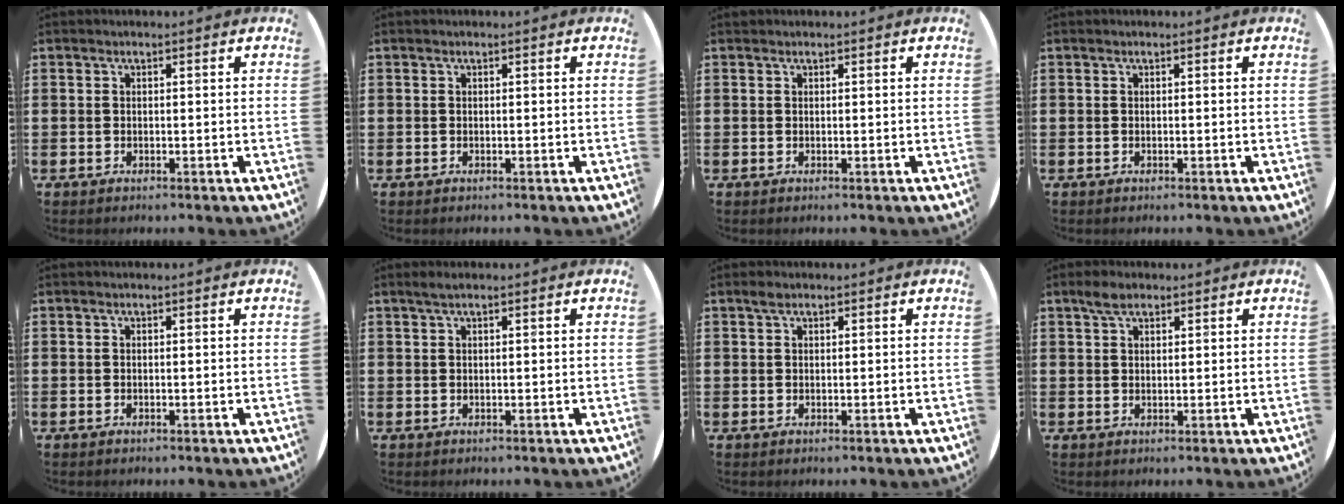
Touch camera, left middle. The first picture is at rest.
{"total": 0.0}
{"total": 0.0}
{"total": 0.0}
{"total": 0.0}
{"total": 1.0, "force": [0.7, 0.0, 0.7], "torque": [-0.015, 0.003, 0.011]}
{"total": 1.1, "force": [0.8, 0.6, 0.5], "torque": [-0.004, 0.002, 0.013]}
{"total": 2.8, "force": [2.1, 1.3, 1.4], "torque": [-0.023, 0.003, 0.036]}